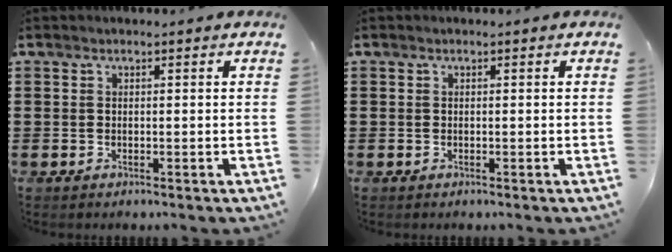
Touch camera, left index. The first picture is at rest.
{"total": 0.0}